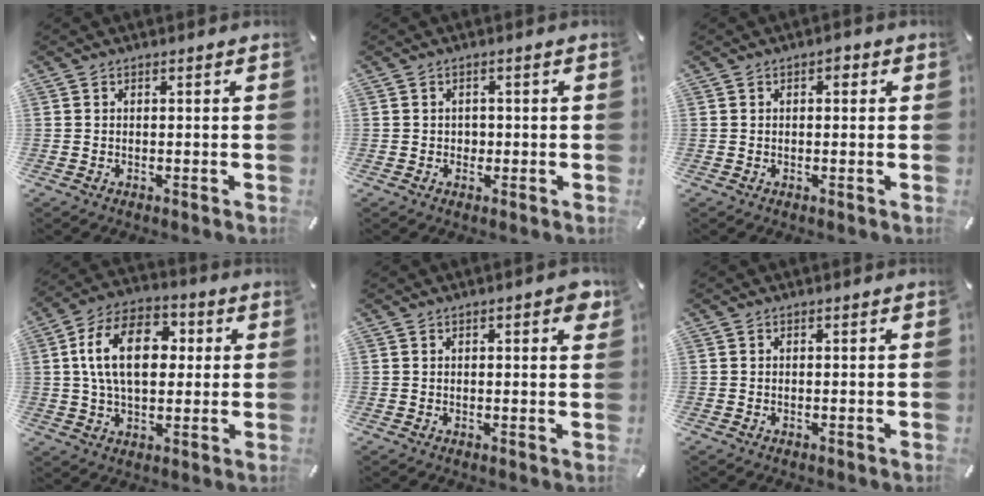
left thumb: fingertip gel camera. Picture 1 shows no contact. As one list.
[{"total": 1.5, "force": [-0.2, 1.4, 0.4], "torque": [-0.010, 0.005, -0.007]}, {"total": 1.7, "force": [0.3, 1.1, 1.3], "torque": [-0.018, 0.005, 0.001]}, {"total": 15.5, "force": [2.5, 10.1, 11.4], "torque": [-0.228, 0.009, 0.039]}, {"total": 3.3, "force": [1.5, 1.1, 2.7], "torque": [-0.031, -0.004, 0.019]}, {"total": 0.0}]